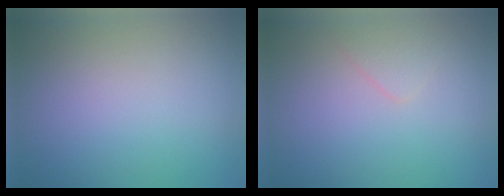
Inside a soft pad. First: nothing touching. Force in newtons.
{"total": 1.2, "press": 1.2, "slide": 0.1}